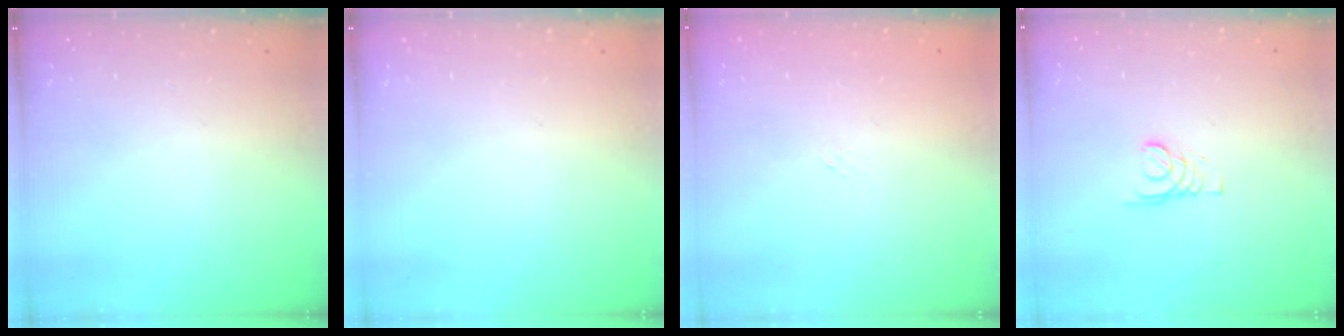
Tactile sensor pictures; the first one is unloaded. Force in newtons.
{"total": 0.0}
{"total": 1.2, "press": 1.2, "slide": 0.4}
{"total": 1.8, "press": 1.8, "slide": 0.2}